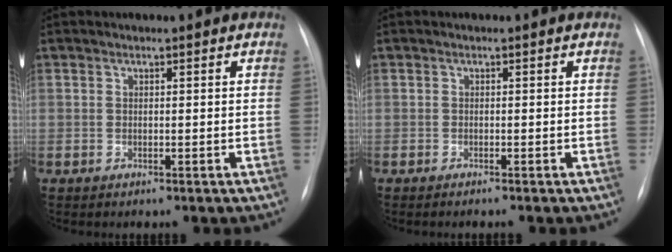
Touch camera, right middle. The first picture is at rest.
{"total": 1.1, "force": [-0.8, -0.2, 0.6], "torque": [-0.007, -0.002, -0.010]}